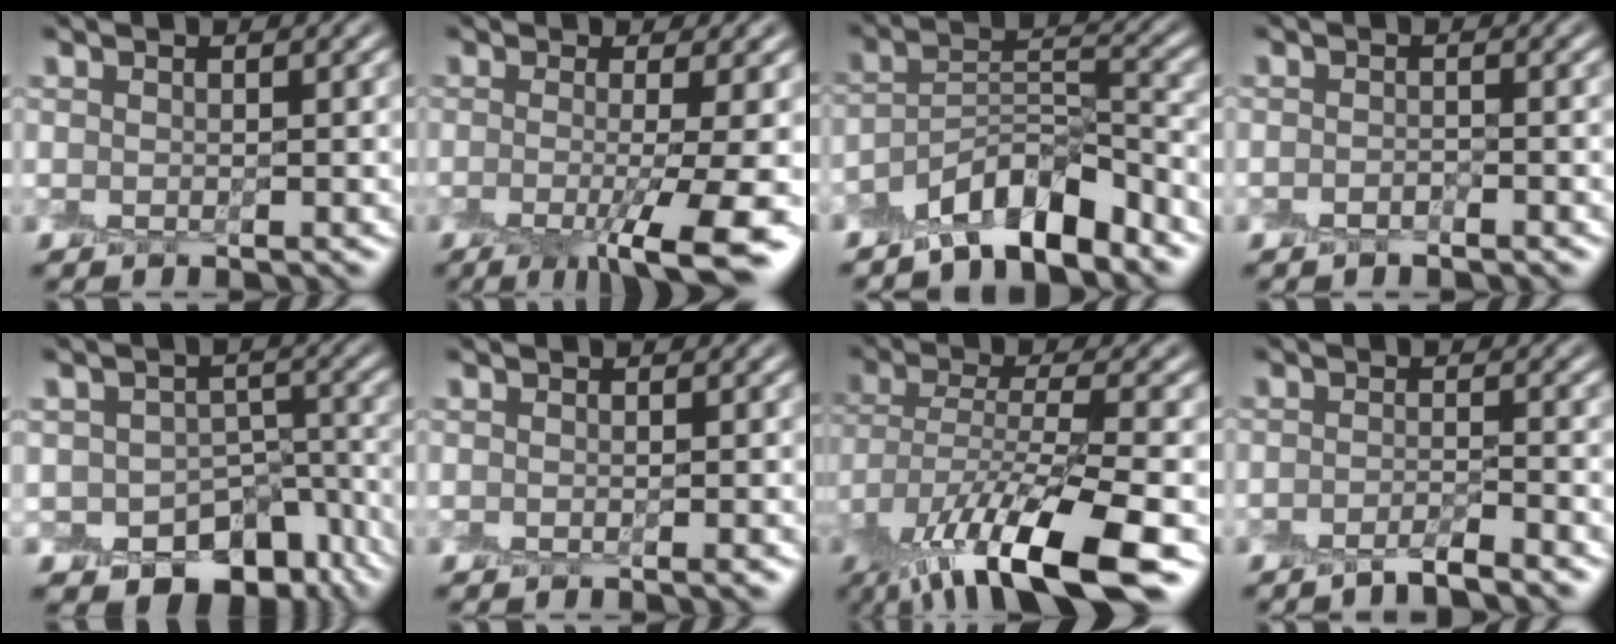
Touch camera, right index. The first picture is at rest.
{"total": 8.2, "force": [-2.1, 1.8, 7.7], "torque": [-0.098, -0.012, -0.030]}
{"total": 6.2, "force": [-4.9, 2.1, 3.2], "torque": [-0.047, 0.013, -0.091]}
{"total": 0.8, "force": [-0.8, 0.1, -0.1], "torque": [0.000, 0.002, -0.017]}
{"total": 8.0, "force": [-4.2, 5.8, 3.5], "torque": [-0.035, -0.014, -0.058]}
{"total": 1.0, "force": [-0.5, 0.2, 0.8], "torque": [-0.012, -0.004, -0.005]}
{"total": 10.9, "force": [-6.1, 3.3, 8.4], "torque": [-0.165, -0.015, -0.099]}
{"total": 2.3, "force": [-2.0, 0.1, 1.0], "torque": [-0.013, 0.000, -0.044]}